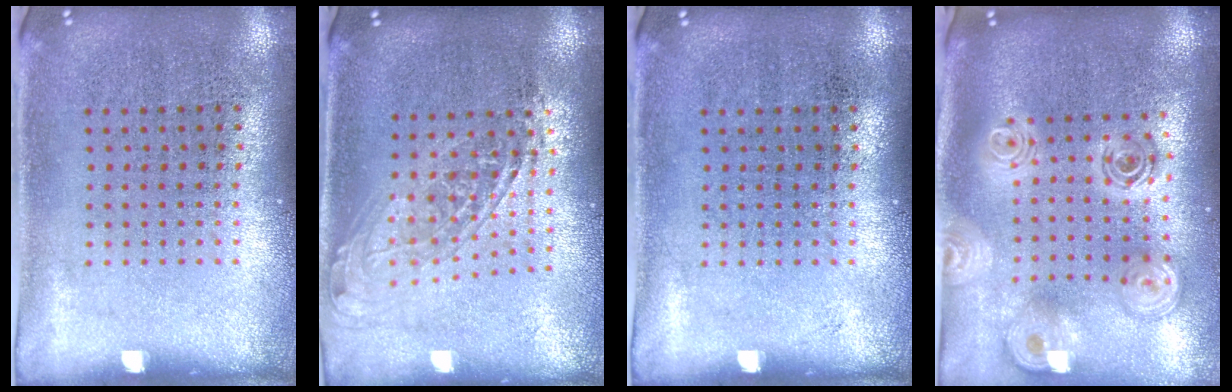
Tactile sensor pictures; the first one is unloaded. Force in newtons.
{"total": 1.6, "press": 1.3, "slide": 0.9}
{"total": 0.0}
{"total": 2.6, "press": 1.9, "slide": 1.7}